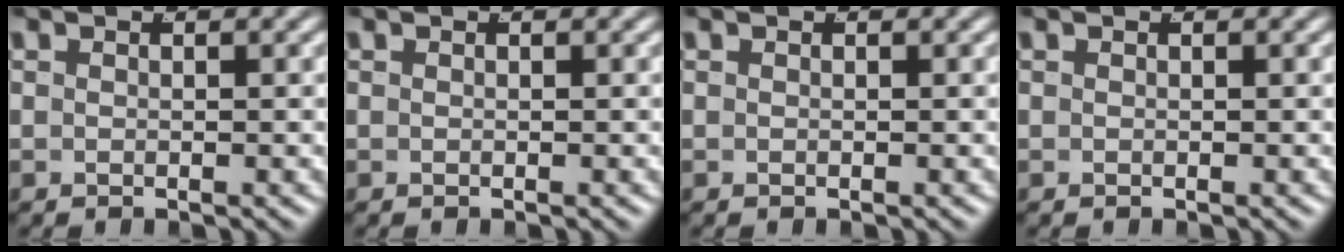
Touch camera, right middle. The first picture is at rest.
{"total": 0.0}
{"total": 0.0}
{"total": 0.0}